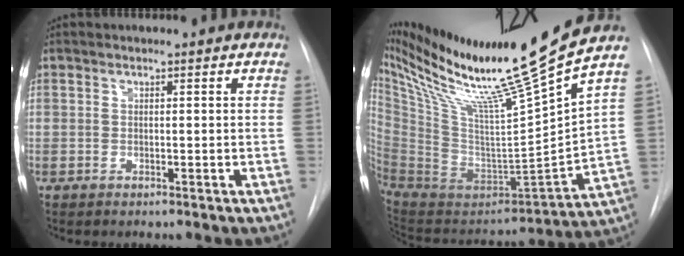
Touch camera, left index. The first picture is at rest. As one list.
[{"total": 27.6, "force": [20.5, -2.4, 18.4], "torque": [-0.308, -0.055, 0.351]}]